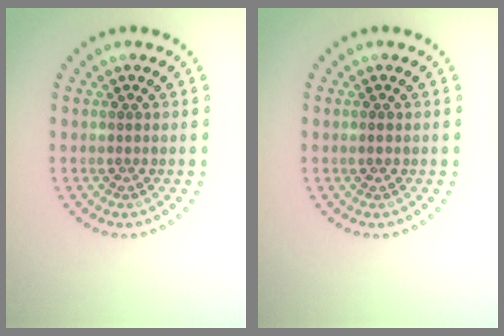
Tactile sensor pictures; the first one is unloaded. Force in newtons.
{"total": 0.7, "press": 0.7, "slide": 0.0}